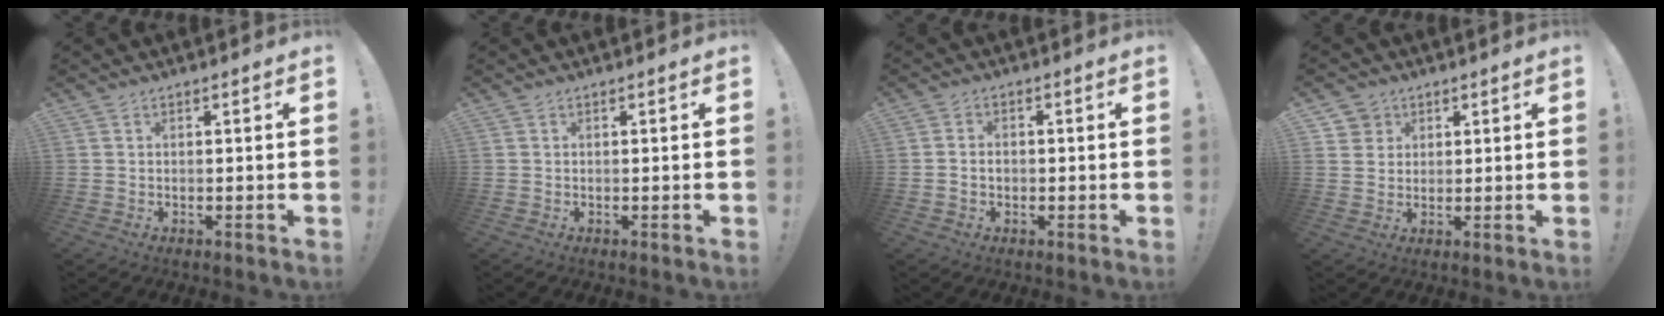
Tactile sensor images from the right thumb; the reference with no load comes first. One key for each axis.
{"total": 0.0}
{"total": 2.4, "fx": -0.8, "fy": 1.8, "fz": 1.4, "tx": -0.016, "ty": 0.003, "tz": -0.016}
{"total": 4.5, "fx": 2.1, "fy": 4.0, "fz": 0.3, "tx": -0.004, "ty": -0.009, "tz": 0.040}